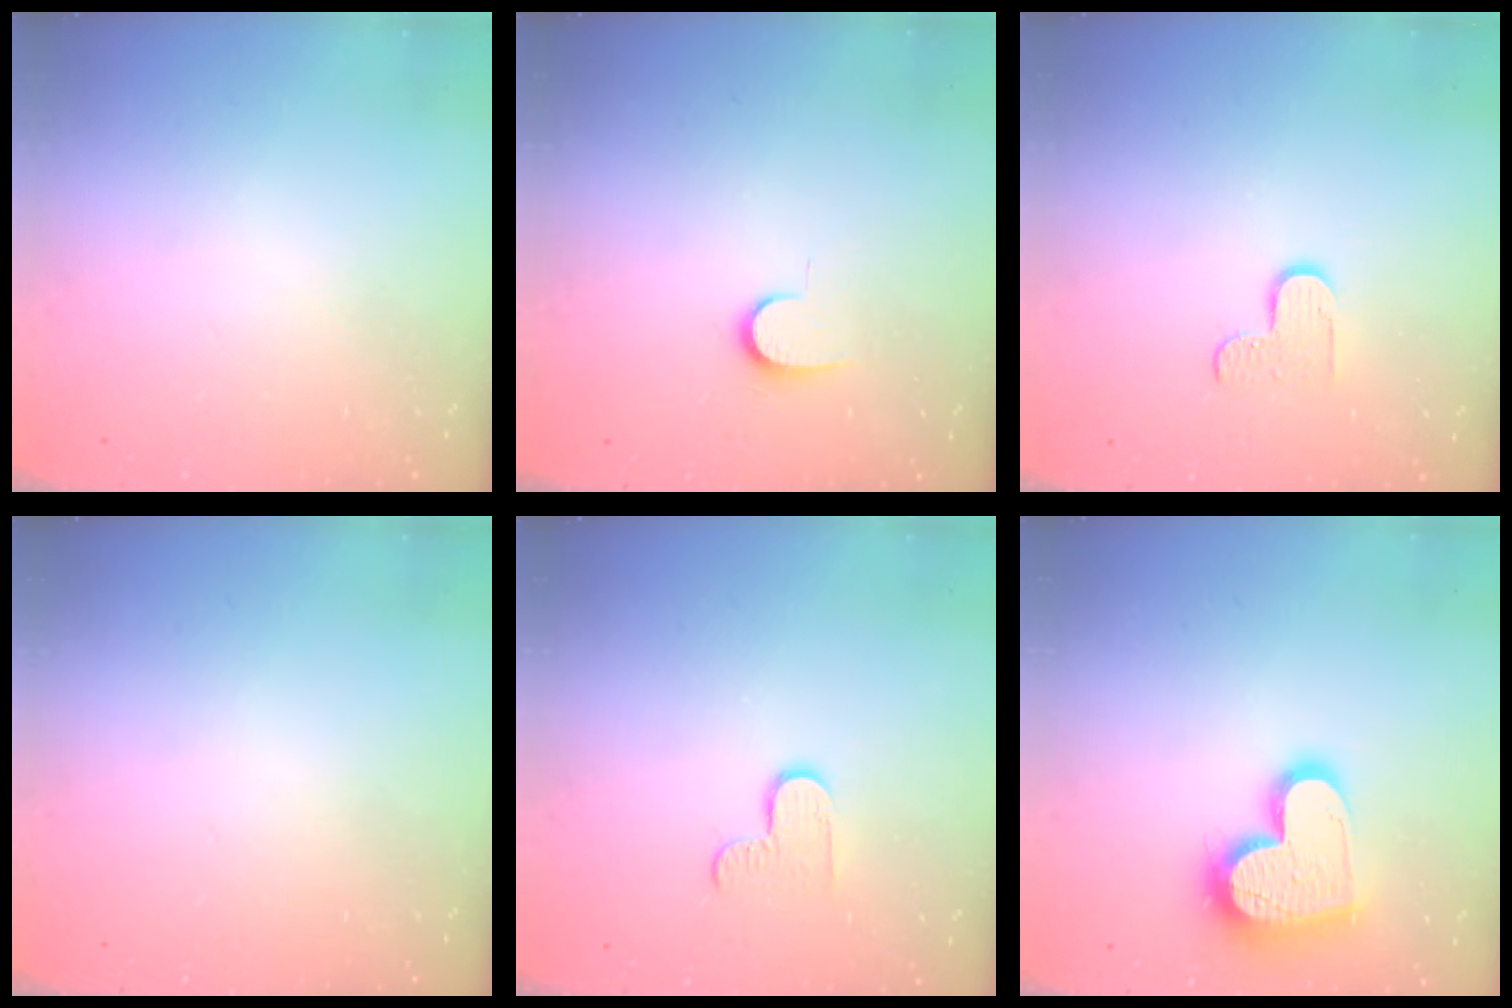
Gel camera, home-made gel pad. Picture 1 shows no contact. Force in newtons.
{"total": 6.7, "press": 6.6, "slide": 0.7}
{"total": 5.1, "press": 5.1, "slide": 0.5}
{"total": 0.0}
{"total": 4.5, "press": 4.5, "slide": 0.4}
{"total": 16.6, "press": 16.5, "slide": 1.6}